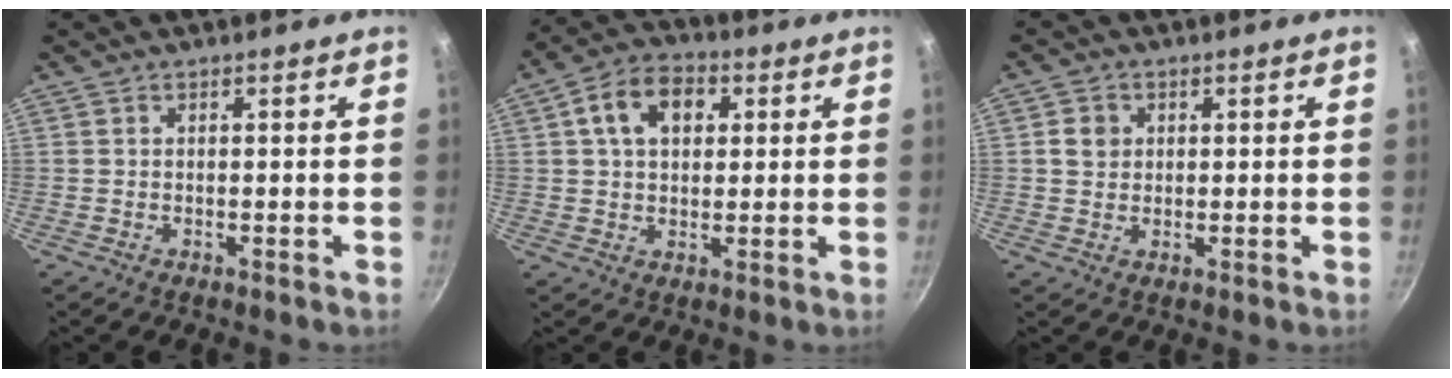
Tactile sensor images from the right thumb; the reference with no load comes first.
{"total": 9.7, "force": [2.7, 6.8, 6.4], "torque": [-0.087, 0.011, 0.034]}
{"total": 3.3, "force": [0.7, 2.9, 1.4], "torque": [-0.011, 0.005, 0.011]}